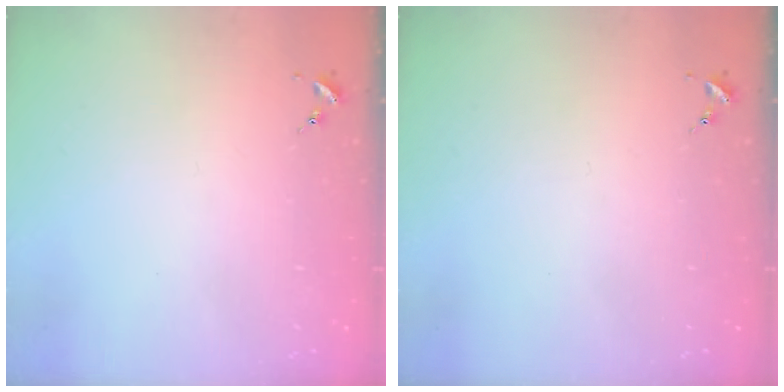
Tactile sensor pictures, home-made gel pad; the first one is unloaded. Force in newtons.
{"total": 0.0}